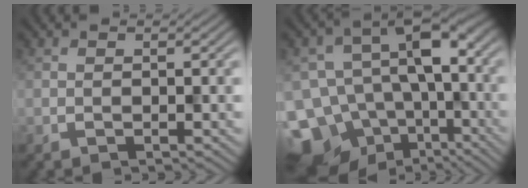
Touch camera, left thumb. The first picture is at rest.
{"total": 15.8, "force": [-6.5, 10.8, 9.6], "torque": [-0.187, -0.022, -0.084]}